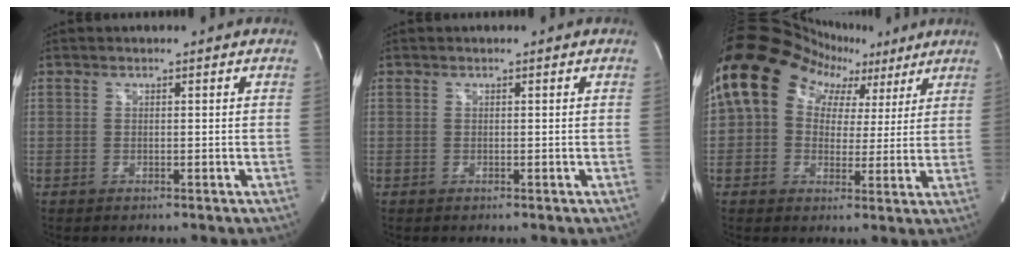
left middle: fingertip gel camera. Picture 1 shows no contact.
{"total": 0.0}
{"total": 16.2, "force": [6.9, 12.5, 7.6], "torque": [-0.126, 0.079, 0.106]}